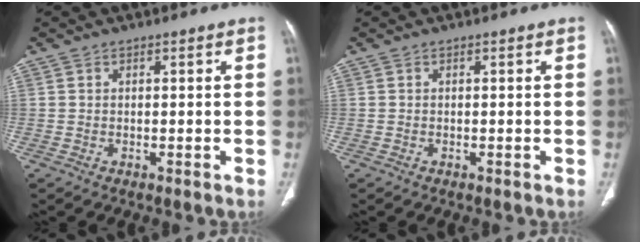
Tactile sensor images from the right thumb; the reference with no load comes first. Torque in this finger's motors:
{"motor_torque": [0.04, -0.17, 0.45, -0.30, 0.04]}